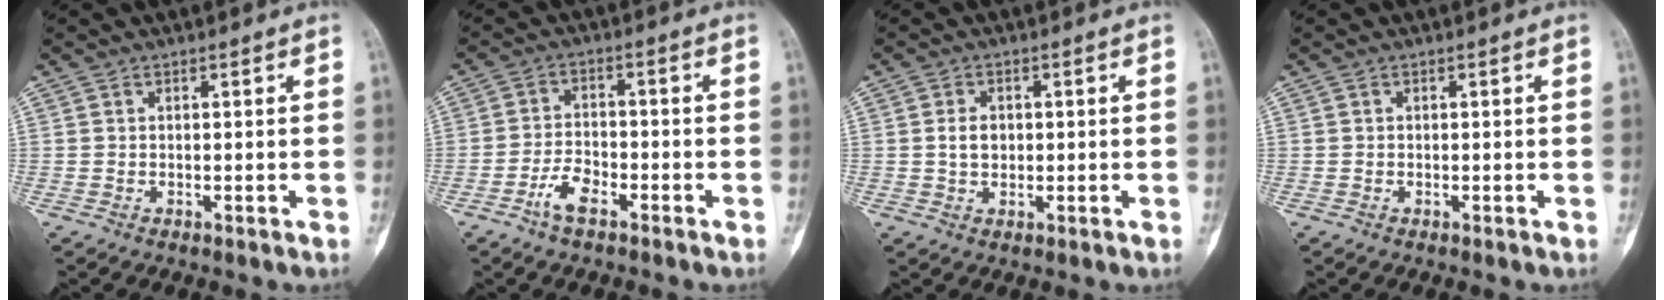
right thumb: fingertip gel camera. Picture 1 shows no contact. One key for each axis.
{"total": 5.1, "fx": -3.2, "fy": 2.3, "fz": 3.3, "tx": -0.060, "ty": 0.021, "tz": -0.061}
{"total": 3.1, "fx": 0.2, "fy": 2.3, "fz": 2.1, "tx": -0.032, "ty": 0.005, "tz": 0.005}
{"total": 0.0}